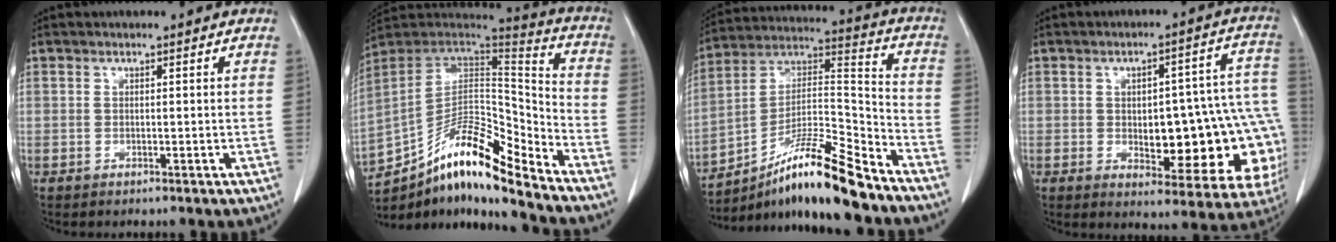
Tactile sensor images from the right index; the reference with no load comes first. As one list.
[{"total": 18.7, "force": [-14.2, 3.2, 11.7], "torque": [-0.222, 0.026, -0.254]}, {"total": 17.4, "force": [-13.1, 0.9, 11.4], "torque": [-0.206, 0.008, -0.227]}, {"total": 20.0, "force": [-3.3, 7.6, 18.2], "torque": [-0.145, 0.042, -0.012]}]